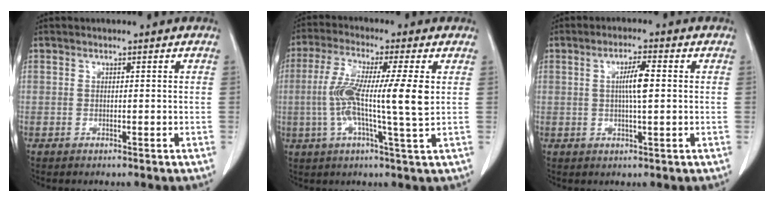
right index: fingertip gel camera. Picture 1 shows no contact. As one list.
[{"total": 12.3, "force": [0.7, 0.2, 12.3], "torque": [-0.235, 0.002, 0.002]}, {"total": 4.5, "force": [0.4, 0.3, 4.4], "torque": [-0.080, 0.001, 0.007]}]